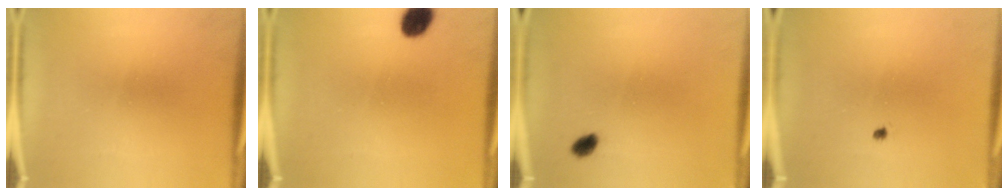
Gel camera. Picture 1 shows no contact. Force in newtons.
{"total": 5.7}
{"total": 1.9}
{"total": 0.6}